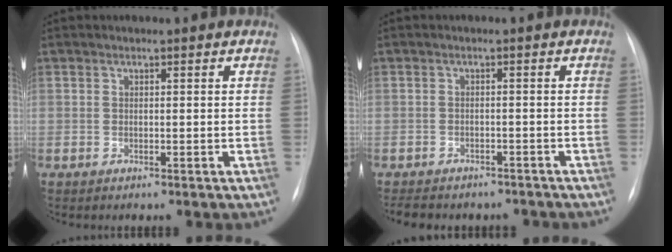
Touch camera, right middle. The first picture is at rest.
{"total": 9.5, "force": [-8.1, 4.0, 3.0], "torque": [-0.056, 0.006, -0.097]}